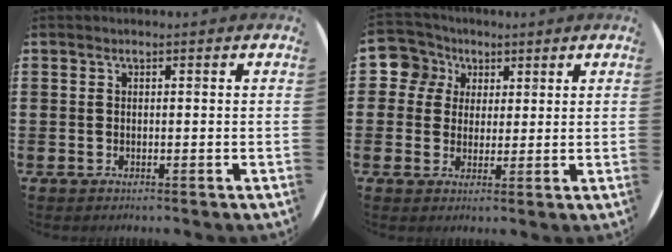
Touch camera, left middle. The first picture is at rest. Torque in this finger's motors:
{"motor_torque": [0.00, 0.02, 0.00, 0.00]}